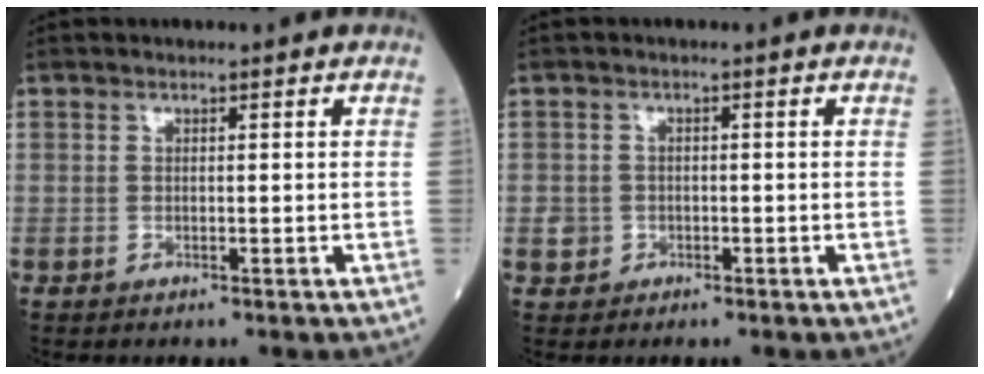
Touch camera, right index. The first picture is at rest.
{"total": 1.9, "force": [-0.6, 1.8, 0.3], "torque": [-0.003, 0.006, -0.009]}